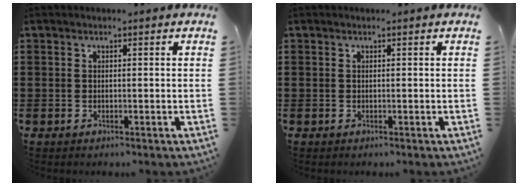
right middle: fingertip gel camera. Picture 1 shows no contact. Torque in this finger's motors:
{"motor_torque": [0.01, -0.01, 0.03, 0.02]}